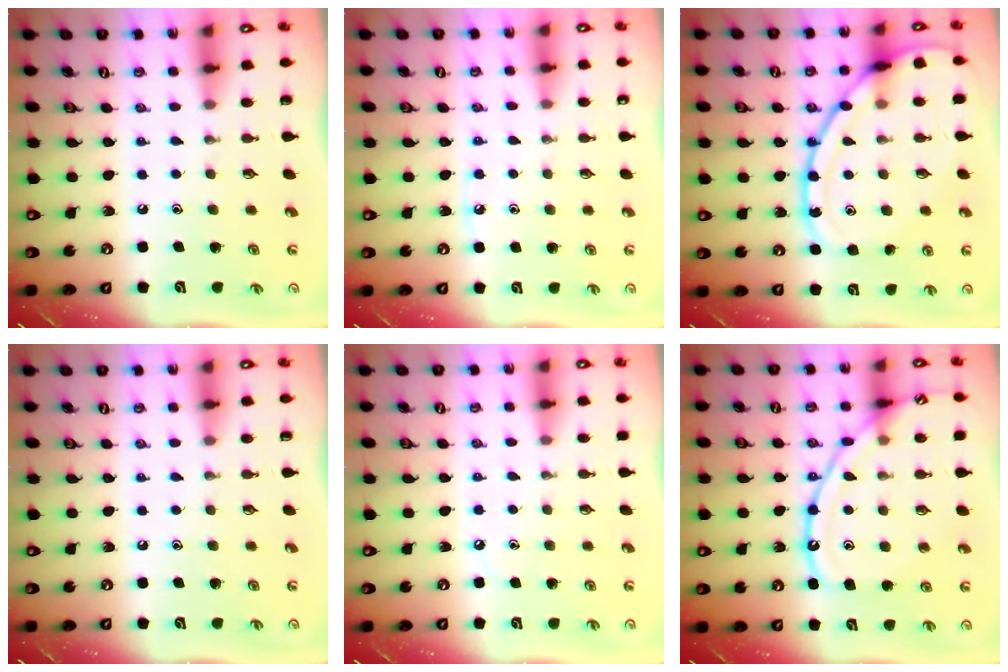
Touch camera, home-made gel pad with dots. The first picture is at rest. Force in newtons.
{"total": 4.0, "press": 4.0, "slide": 0.5}
{"total": 17.5, "press": 17.5, "slide": 1.4}
{"total": 0.0}
{"total": 2.6, "press": 2.6, "slide": 0.4}
{"total": 14.7, "press": 14.7, "slide": 1.4}